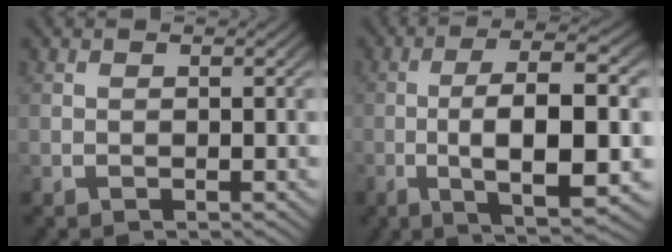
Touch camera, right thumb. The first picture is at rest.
{"total": 9.1, "force": [-1.1, 3.0, 8.6], "torque": [-0.168, -0.022, -0.007]}